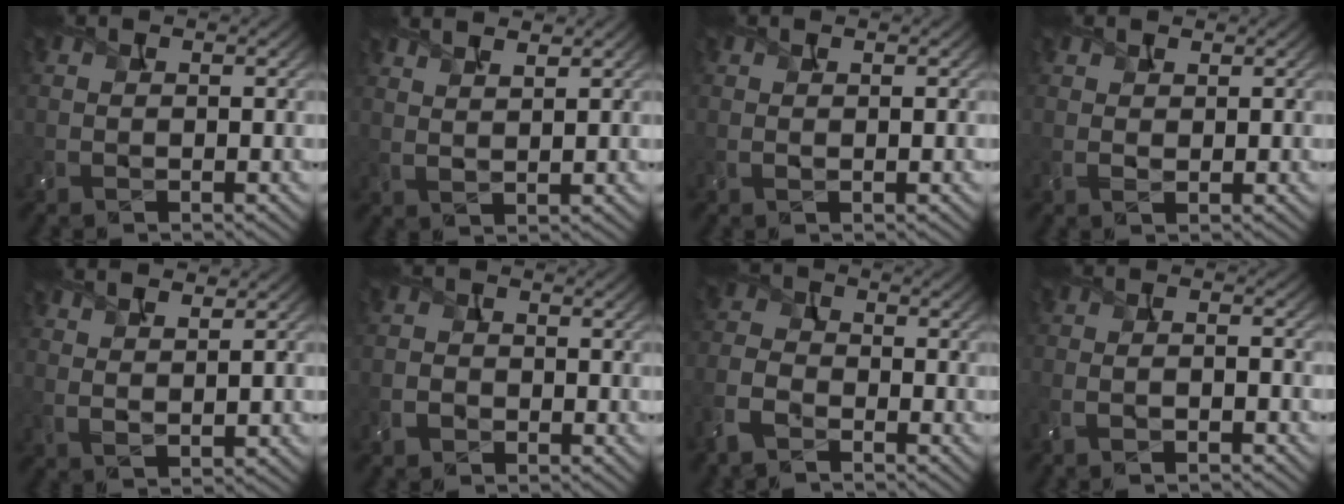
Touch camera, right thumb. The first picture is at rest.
{"total": 3.7, "force": [2.9, 0.7, 2.3], "torque": [-0.032, 0.006, 0.043]}
{"total": 0.9, "force": [0.3, 0.1, 0.8], "torque": [-0.016, 0.003, 0.005]}
{"total": 1.5, "force": [1.0, 0.8, 0.8], "torque": [-0.018, 0.002, 0.018]}
{"total": 4.0, "force": [3.1, 1.0, 2.4], "torque": [-0.043, 0.005, 0.046]}
{"total": 2.0, "force": [-1.1, 1.4, 0.8], "torque": [-0.018, 0.001, -0.030]}
{"total": 5.6, "force": [-3.6, 3.0, 3.0], "torque": [-0.078, -0.006, -0.089]}
{"total": 3.5, "force": [-2.2, 0.7, 2.6], "torque": [-0.043, 0.005, -0.046]}